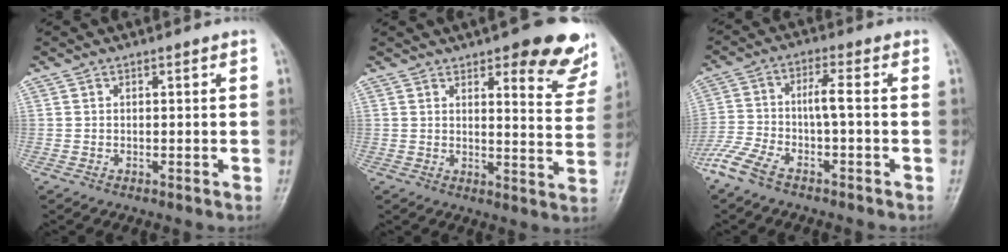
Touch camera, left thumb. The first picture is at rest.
{"total": 14.4, "force": [9.1, 4.7, 10.1], "torque": [-0.079, -0.049, 0.104]}
{"total": 8.9, "force": [-4.3, 1.4, 7.6], "torque": [-0.184, 0.022, -0.085]}